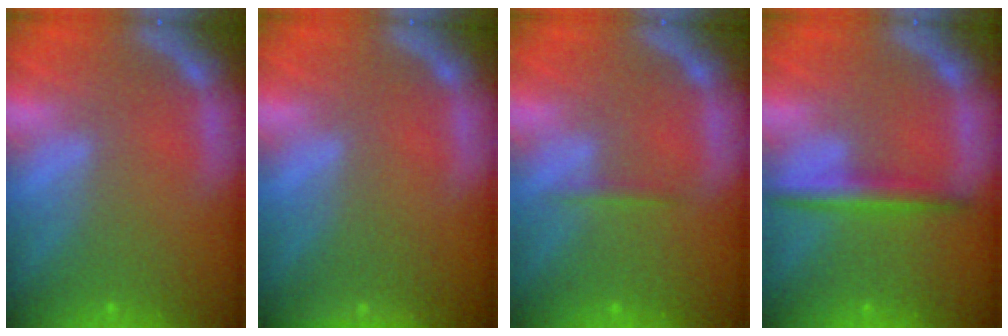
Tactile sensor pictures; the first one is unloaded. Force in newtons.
{"total": 1.9}
{"total": 0.9}
{"total": 3.0}